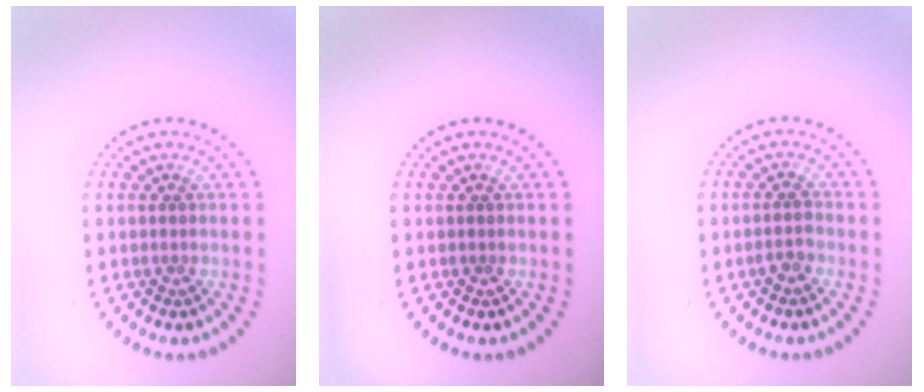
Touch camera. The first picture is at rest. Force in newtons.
{"total": 0.0}
{"total": 1.3, "press": 1.2, "slide": 0.6}